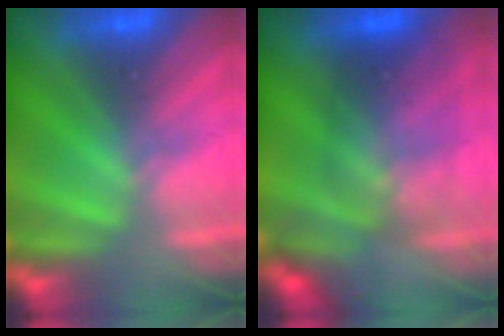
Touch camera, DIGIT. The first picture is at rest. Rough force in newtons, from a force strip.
{"total": 2.6}